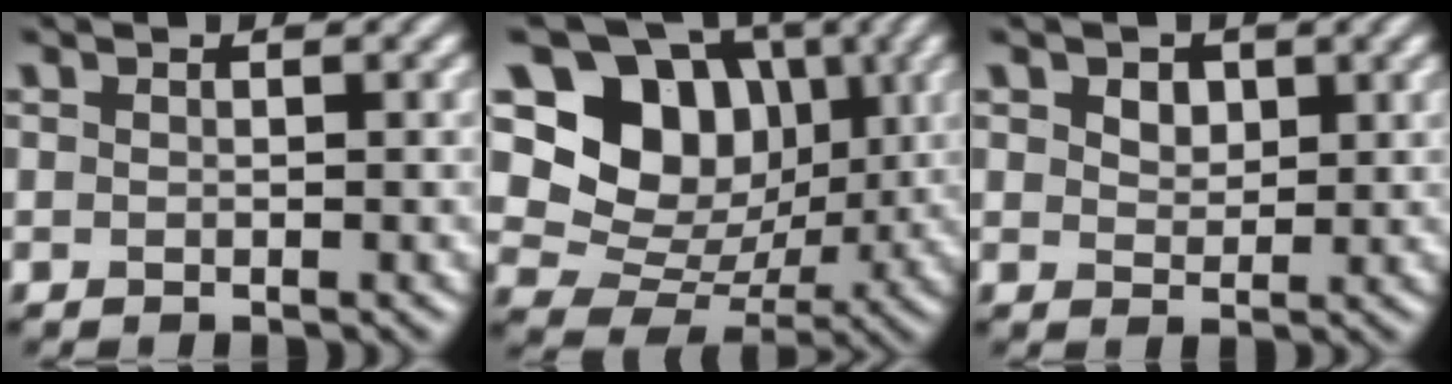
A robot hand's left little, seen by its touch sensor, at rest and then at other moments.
{"total": 11.2, "force": [3.2, 8.9, 5.9], "torque": [-0.101, 0.006, 0.041]}
{"total": 2.1, "force": [1.1, 1.4, 1.1], "torque": [-0.023, 0.003, 0.012]}